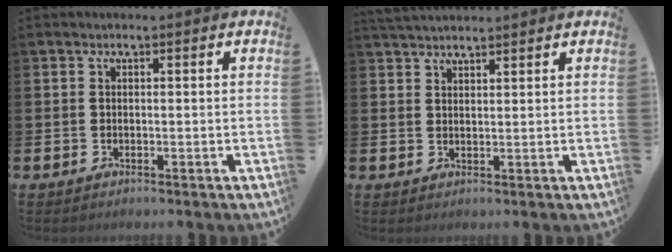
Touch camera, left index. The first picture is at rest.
{"total": 2.9, "force": [2.8, 0.4, 0.4], "torque": [-0.010, -0.011, 0.052]}